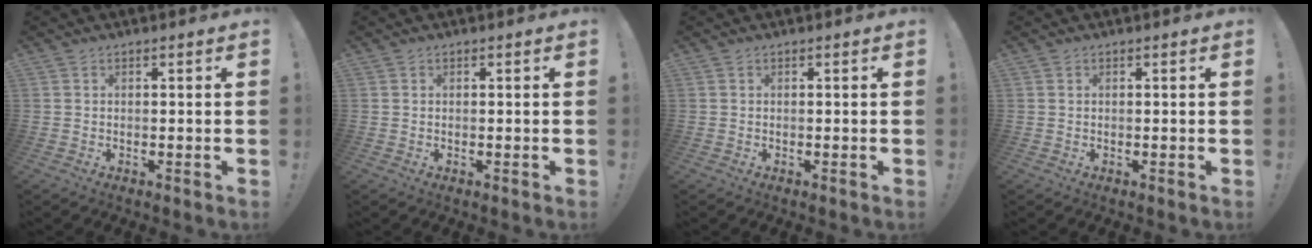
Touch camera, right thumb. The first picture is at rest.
{"total": 0.0}
{"total": 0.0}
{"total": 0.0}